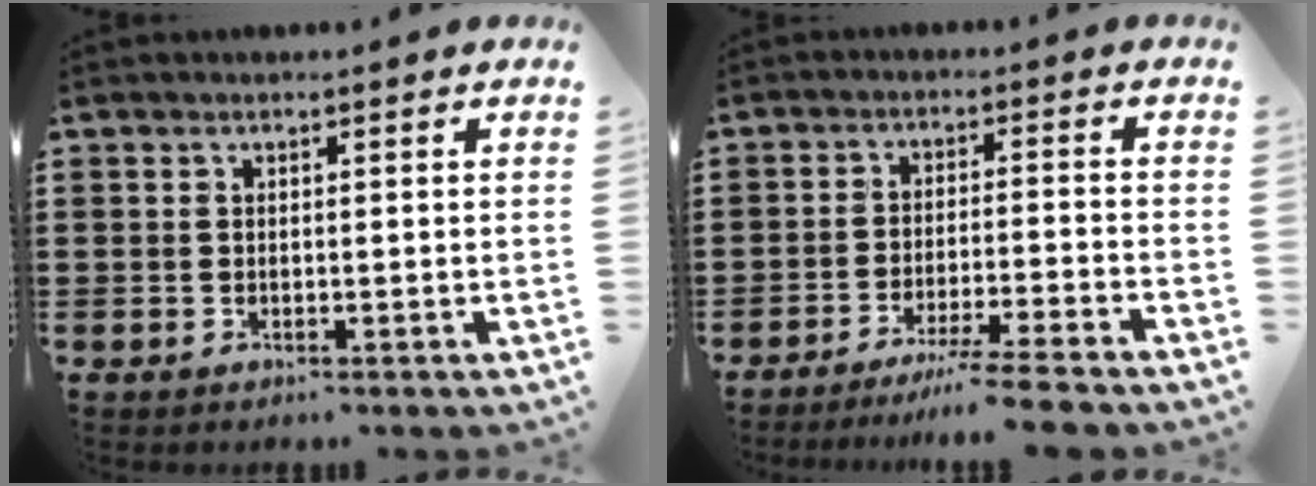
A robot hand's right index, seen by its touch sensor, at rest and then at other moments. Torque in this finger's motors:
{"motor_torque": [1.27, -0.88, 0.29, 0.09]}